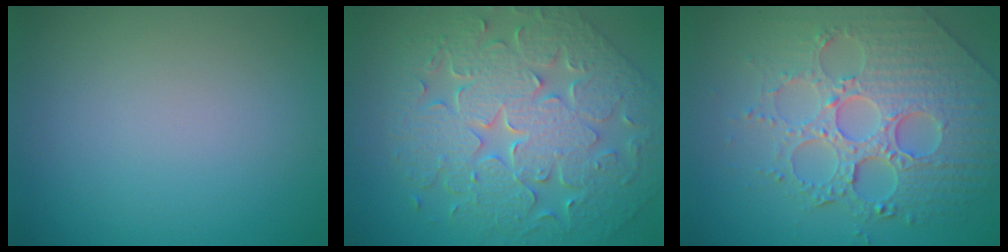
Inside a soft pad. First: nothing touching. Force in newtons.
{"total": 9.0, "press": 7.2, "slide": 5.3}
{"total": 7.8, "press": 6.1, "slide": 4.8}